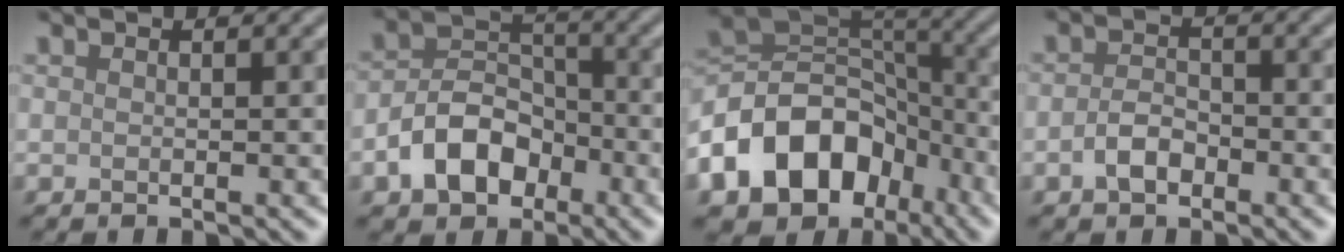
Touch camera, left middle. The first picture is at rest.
{"total": 5.8, "force": [-2.8, 3.9, 3.2], "torque": [-0.052, 0.003, -0.058]}
{"total": 12.4, "force": [-5.8, 8.9, 6.4], "torque": [-0.125, 0.007, -0.108]}
{"total": 2.4, "force": [-1.1, 1.4, 1.5], "torque": [-0.032, 0.005, -0.026]}